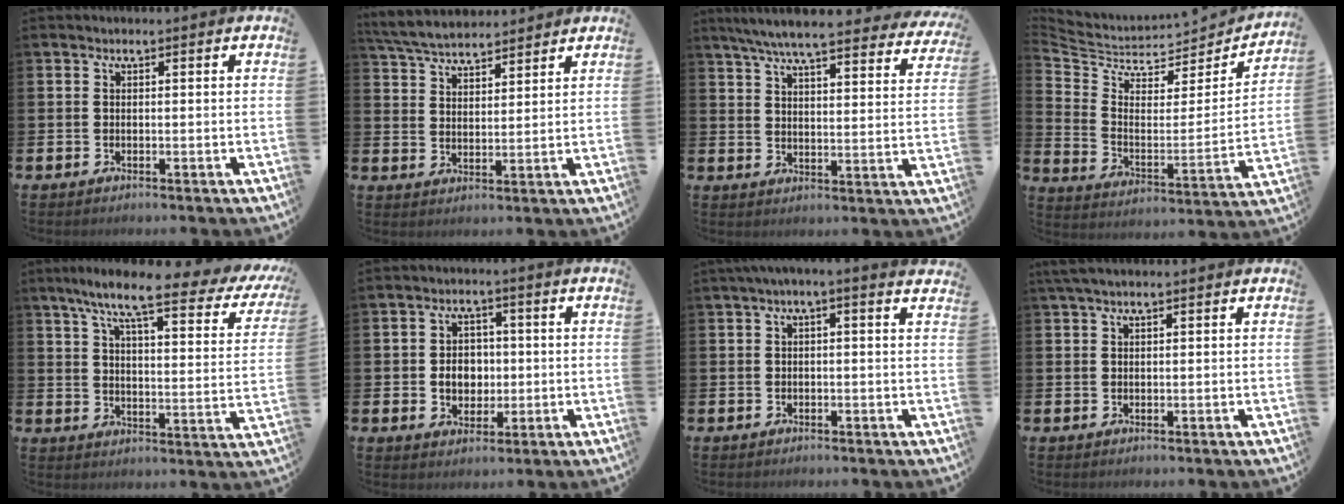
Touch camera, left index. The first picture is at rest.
{"total": 5.6, "force": [5.4, 1.0, 0.9], "torque": [-0.041, -0.022, 0.099]}
{"total": 7.0, "force": [6.3, 0.8, 2.8], "torque": [-0.075, -0.037, 0.109]}
{"total": 5.6, "force": [4.7, 2.5, 1.4], "torque": [-0.061, -0.043, 0.078]}
{"total": 9.4, "force": [7.2, 1.2, 5.9], "torque": [-0.121, -0.050, 0.112]}
{"total": 4.1, "force": [-0.1, 3.6, 2.1], "torque": [-0.033, 0.006, -0.010]}
{"total": 1.2, "force": [0.5, -0.1, 1.1], "torque": [-0.025, 0.002, 0.010]}
{"total": 2.0, "force": [1.5, 0.3, 1.2], "torque": [-0.024, 0.002, 0.027]}